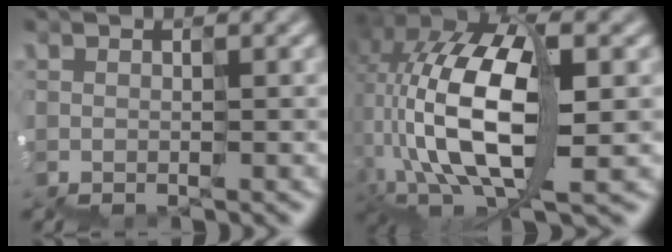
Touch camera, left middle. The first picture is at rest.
{"total": 11.7, "force": [-1.0, 6.2, 9.9], "torque": [-0.210, 0.015, -0.027]}